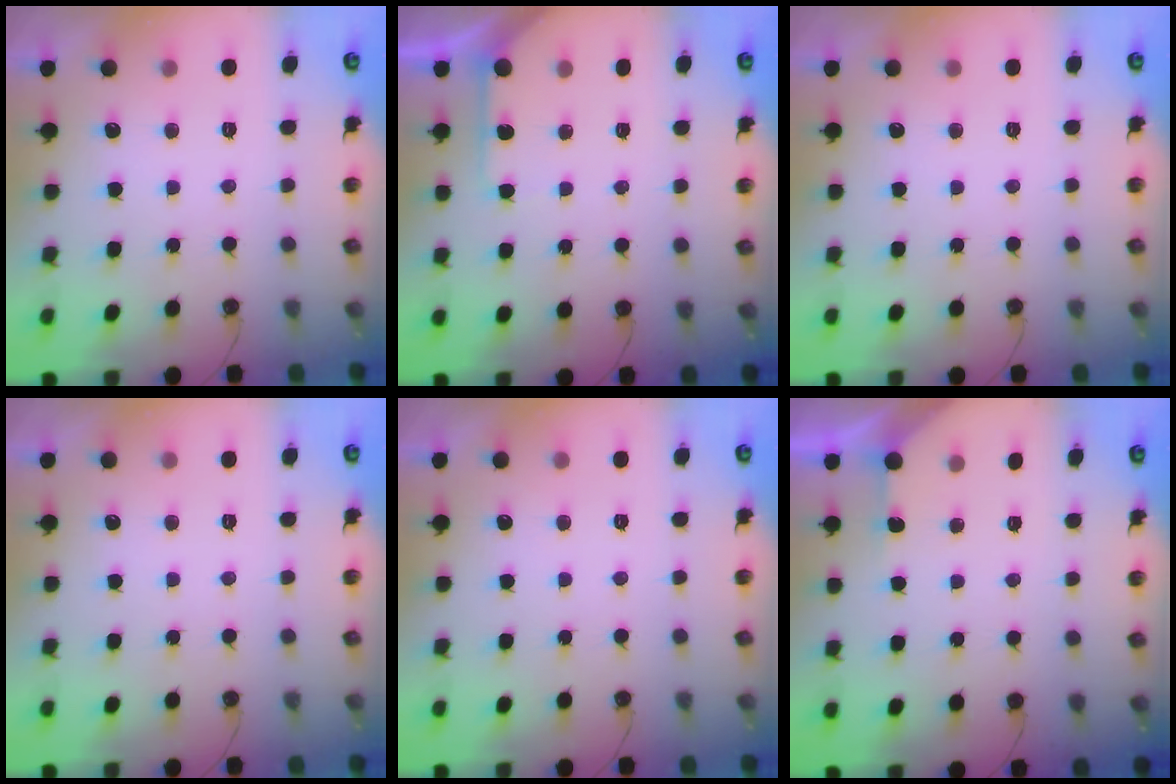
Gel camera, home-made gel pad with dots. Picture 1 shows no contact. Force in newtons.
{"total": 5.4, "press": 5.4, "slide": 0.4}
{"total": 0.0}
{"total": 0.0}
{"total": 0.0}
{"total": 2.0, "press": 1.9, "slide": 0.2}